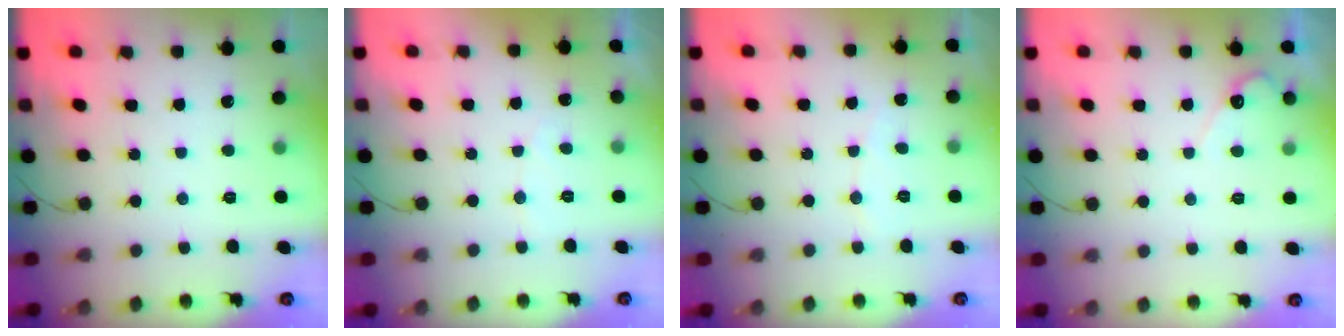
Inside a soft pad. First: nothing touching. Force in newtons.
{"total": 2.9, "press": 2.9, "slide": 0.2}
{"total": 3.0, "press": 3.0, "slide": 0.3}
{"total": 3.6, "press": 3.6, "slide": 0.3}